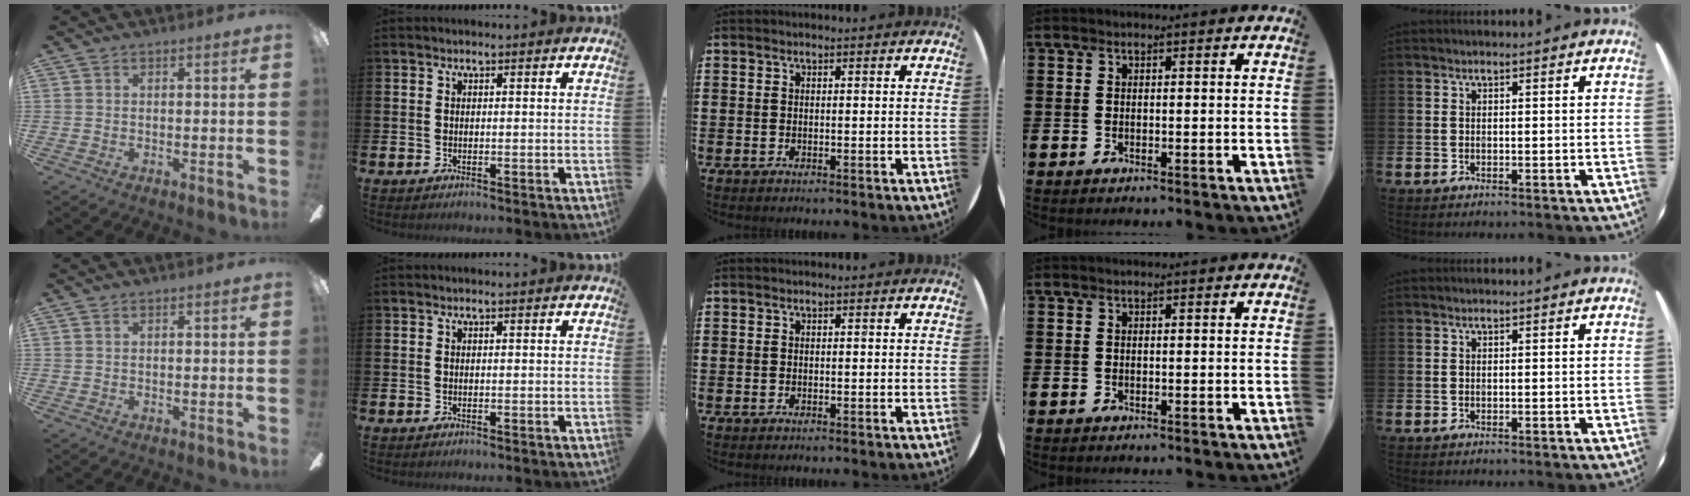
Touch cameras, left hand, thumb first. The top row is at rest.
{}